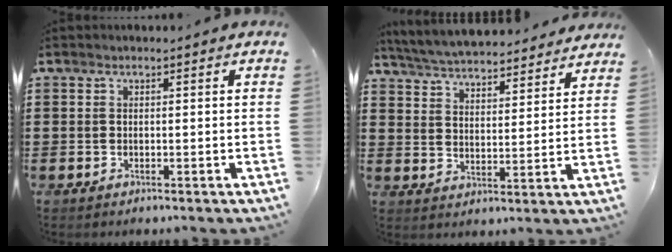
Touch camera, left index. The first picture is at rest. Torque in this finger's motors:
{"motor_torque": [2.14, 0.00, 0.71, 0.20]}